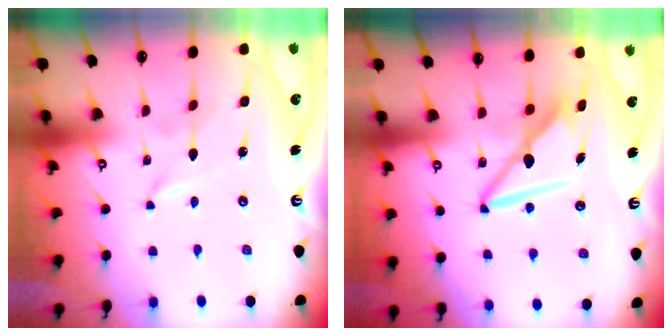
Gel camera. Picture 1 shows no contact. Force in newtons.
{"total": 9.4, "press": 9.4, "slide": 0.7}